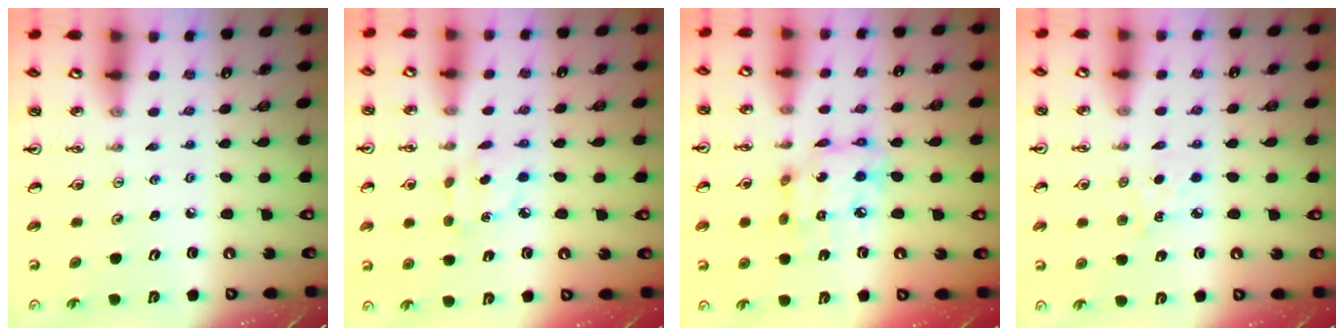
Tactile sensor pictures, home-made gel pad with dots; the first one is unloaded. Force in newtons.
{"total": 3.1, "press": 3.1, "slide": 0.2}
{"total": 10.2, "press": 10.1, "slide": 0.7}
{"total": 4.3, "press": 4.2, "slide": 0.6}